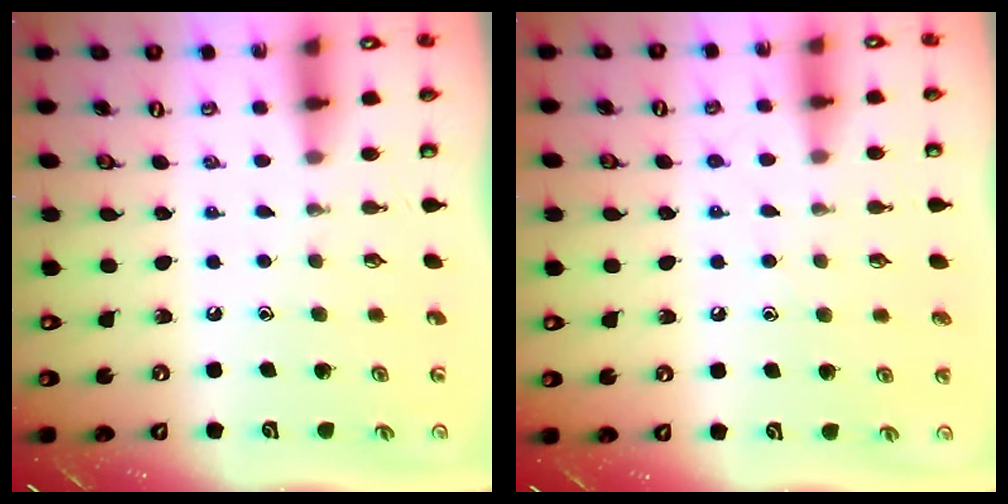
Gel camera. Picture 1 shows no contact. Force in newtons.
{"total": 6.6, "press": 6.6, "slide": 0.7}